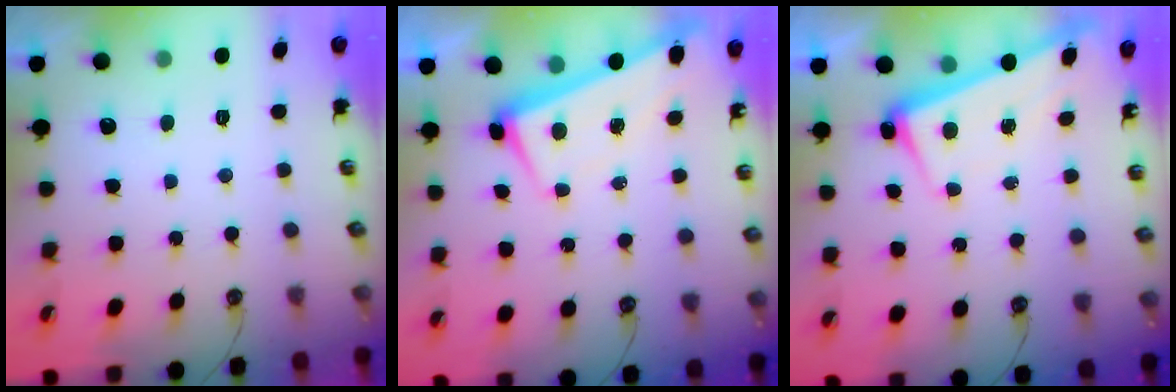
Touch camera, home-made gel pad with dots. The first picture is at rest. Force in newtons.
{"total": 1.6, "press": 0.5, "slide": 1.5}
{"total": 2.4, "press": 2.2, "slide": 0.9}